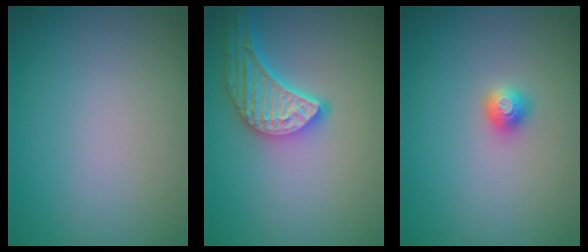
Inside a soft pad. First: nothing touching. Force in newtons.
{"total": 5.2, "press": 4.3, "slide": 3.0}
{"total": 1.3, "press": 1.2, "slide": 0.4}